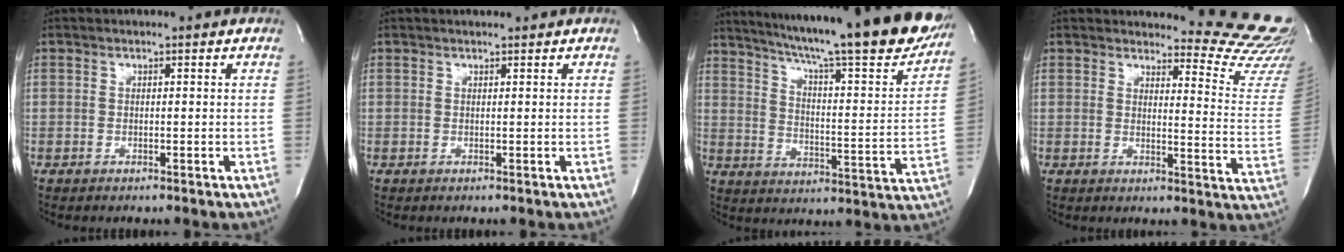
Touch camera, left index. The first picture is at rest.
{"total": 1.5, "force": [1.4, 0.2, 0.5], "torque": [-0.008, 0.014, 0.023]}
{"total": 28.4, "force": [23.9, 2.4, 15.0], "torque": [-0.243, -0.064, 0.310]}
{"total": 15.9, "force": [15.8, 0.5, 2.1], "torque": [-0.004, -0.162, 0.144]}